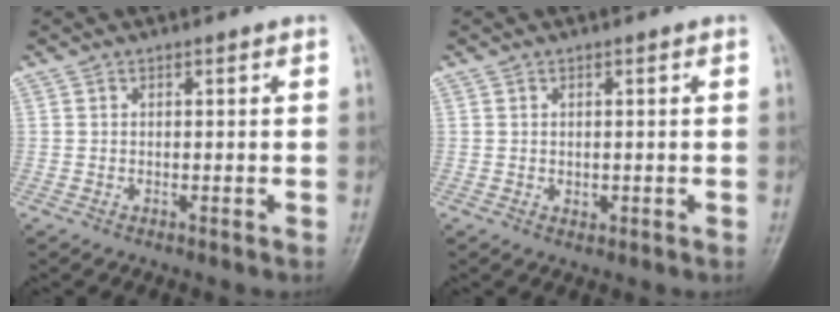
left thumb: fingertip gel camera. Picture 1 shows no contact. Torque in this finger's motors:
{"motor_torque": [-0.06, 0.02, 0.32, -0.09, 0.00]}